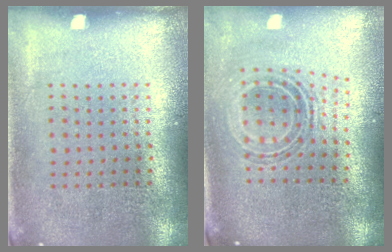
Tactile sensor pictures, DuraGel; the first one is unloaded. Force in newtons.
{"total": 0.9, "press": 0.8, "slide": 0.3}